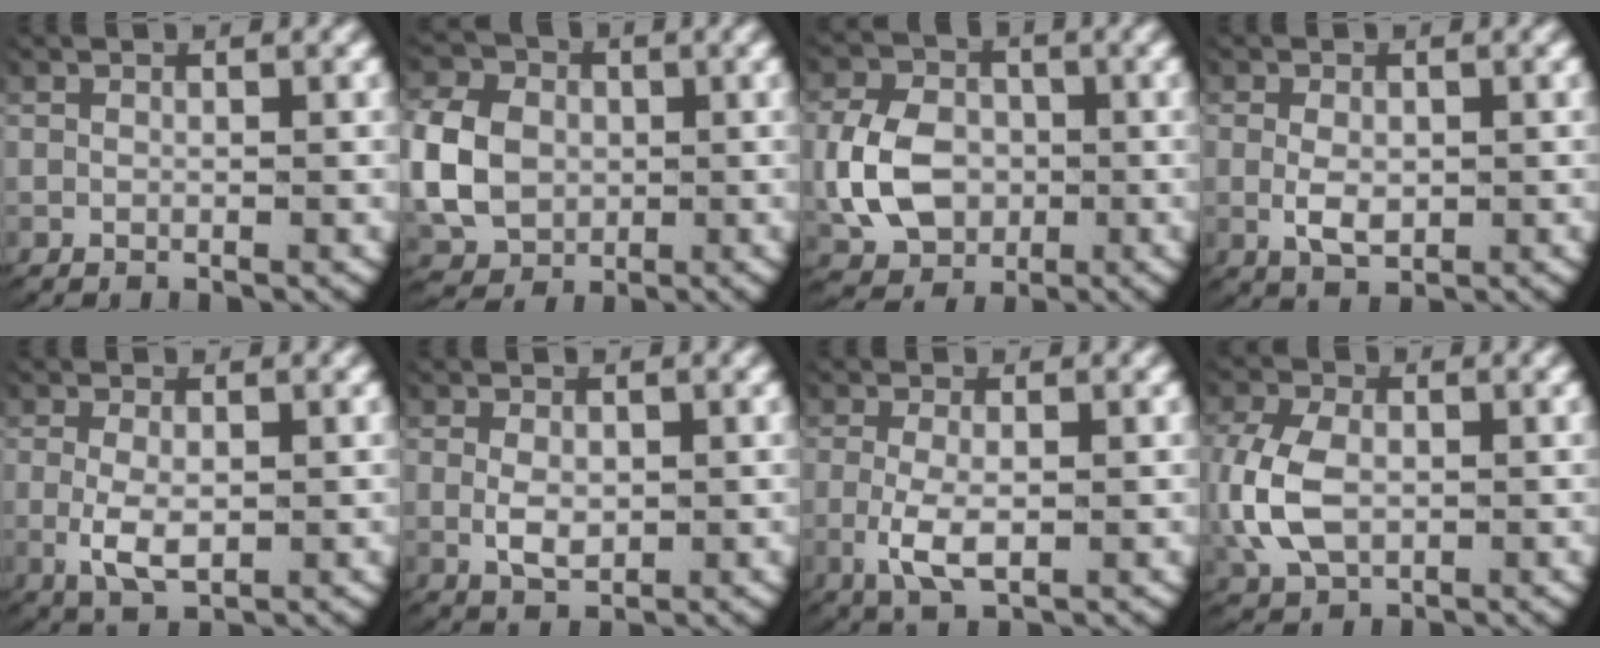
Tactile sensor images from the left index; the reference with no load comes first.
{"total": 8.0, "force": [-0.3, 6.9, 4.1], "torque": [-0.093, -0.019, 0.001]}
{"total": 6.9, "force": [-0.9, 5.7, 3.9], "torque": [-0.084, -0.018, -0.011]}
{"total": 3.5, "force": [-0.7, 2.4, 2.5], "torque": [-0.056, -0.018, 0.001]}
{"total": 3.9, "force": [-0.8, 2.3, 3.1], "torque": [-0.073, -0.017, -0.003]}
{"total": 3.2, "force": [-0.4, 2.2, 2.3], "torque": [-0.053, -0.016, 0.004]}
{"total": 3.6, "force": [-0.8, 1.6, 3.1], "torque": [-0.073, -0.011, -0.008]}
{"total": 5.5, "force": [-0.1, 4.1, 3.7], "torque": [-0.110, -0.015, 0.011]}